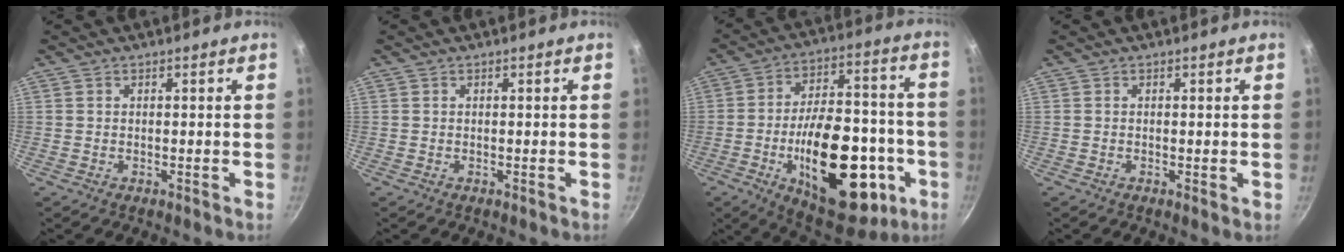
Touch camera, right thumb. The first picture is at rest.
{"total": 0.0}
{"total": 28.6, "force": [-8.4, 14.7, 23.1], "torque": [-0.303, 0.042, -0.106]}
{"total": 0.6, "force": [0.0, 0.1, 0.6], "torque": [-0.009, -0.002, -0.002]}